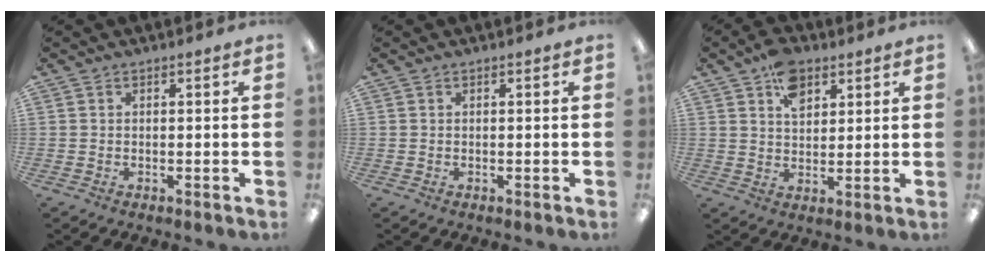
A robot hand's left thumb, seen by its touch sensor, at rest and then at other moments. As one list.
[{"total": 0.0}, {"total": 7.8, "force": [4.4, 4.8, 4.3], "torque": [-0.058, -0.013, 0.075]}]